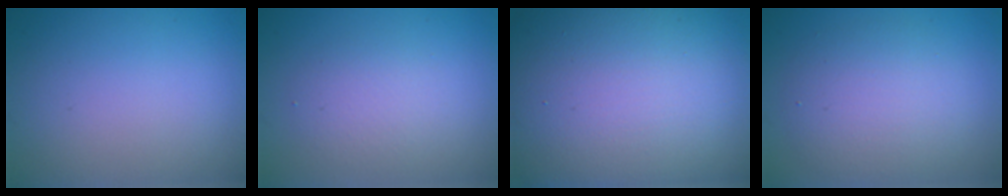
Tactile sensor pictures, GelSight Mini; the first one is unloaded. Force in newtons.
{"total": 2.4, "press": 2.4, "slide": 0.2}
{"total": 22.1, "press": 22.1, "slide": 0.9}
{"total": 4.7, "press": 4.7, "slide": 0.2}